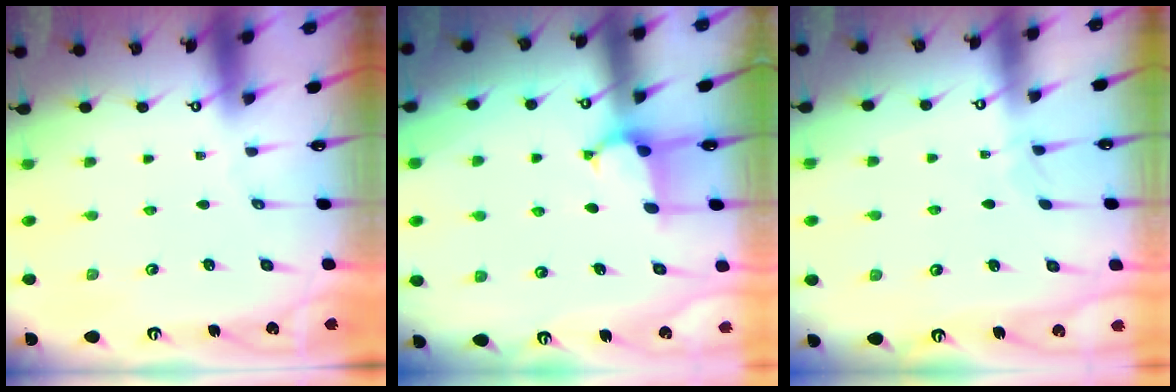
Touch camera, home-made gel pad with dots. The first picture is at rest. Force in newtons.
{"total": 1.7, "press": 1.6, "slide": 0.5}
{"total": 3.7, "press": 3.6, "slide": 0.3}